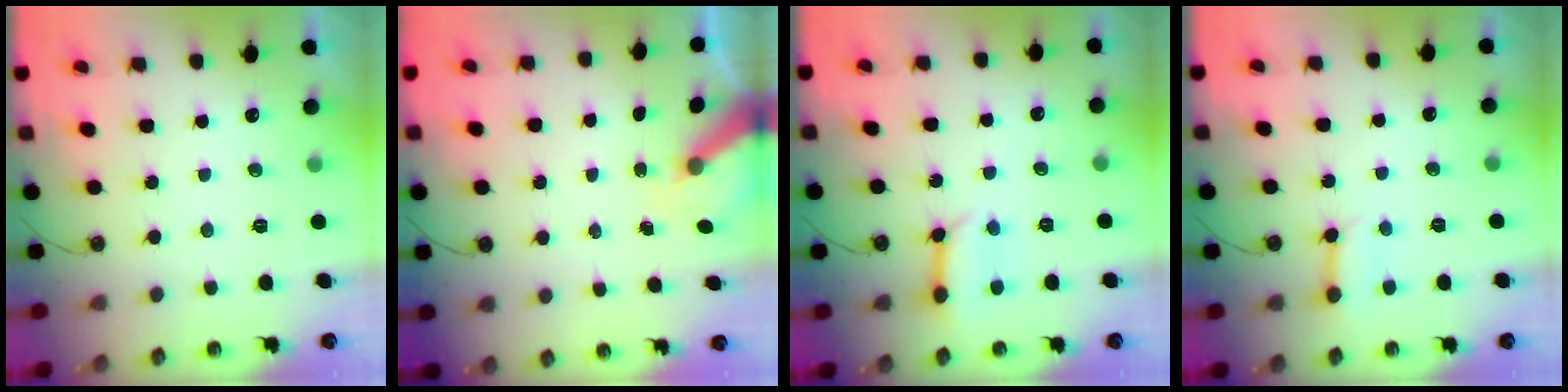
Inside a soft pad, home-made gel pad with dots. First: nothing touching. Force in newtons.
{"total": 5.3, "press": 5.3, "slide": 0.7}
{"total": 8.4, "press": 8.3, "slide": 0.9}
{"total": 3.6, "press": 3.6, "slide": 0.1}